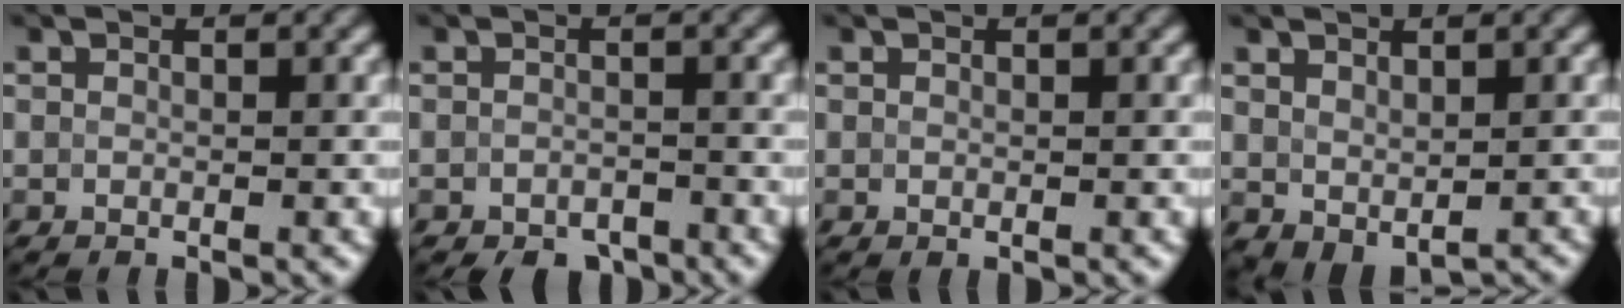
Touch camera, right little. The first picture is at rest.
{"total": 2.9, "force": [-2.4, 1.5, 0.0], "torque": [0.007, -0.005, -0.056]}
{"total": 0.0}
{"total": 1.1, "force": [0.2, 0.5, 1.0], "torque": [-0.019, -0.020, 0.009]}